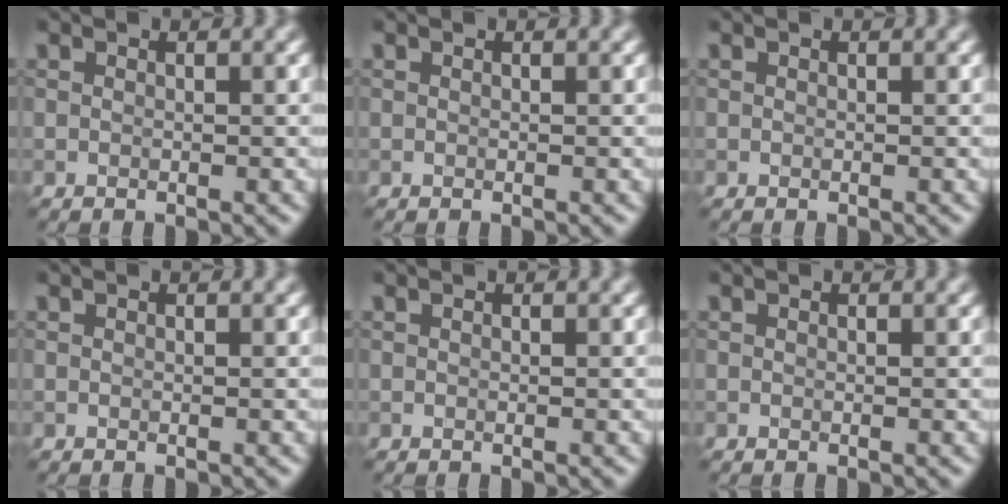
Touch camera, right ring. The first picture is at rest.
{"total": 0.0}
{"total": 0.0}
{"total": 0.0}
{"total": 0.0}
{"total": 0.0}